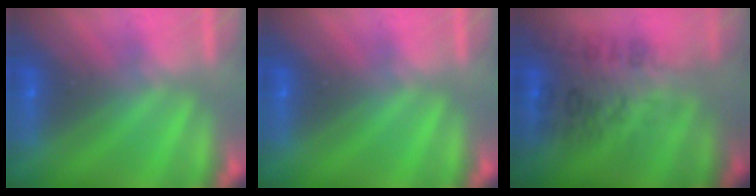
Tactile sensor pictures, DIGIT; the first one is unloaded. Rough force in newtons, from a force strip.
{"total": 0.0}
{"total": 2.7}